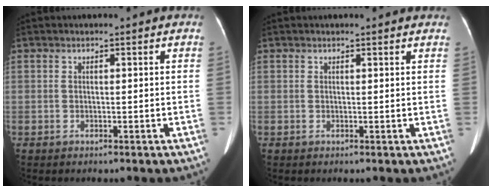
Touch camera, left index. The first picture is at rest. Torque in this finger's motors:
{"motor_torque": [0.23, -0.03, -0.08, -0.02]}